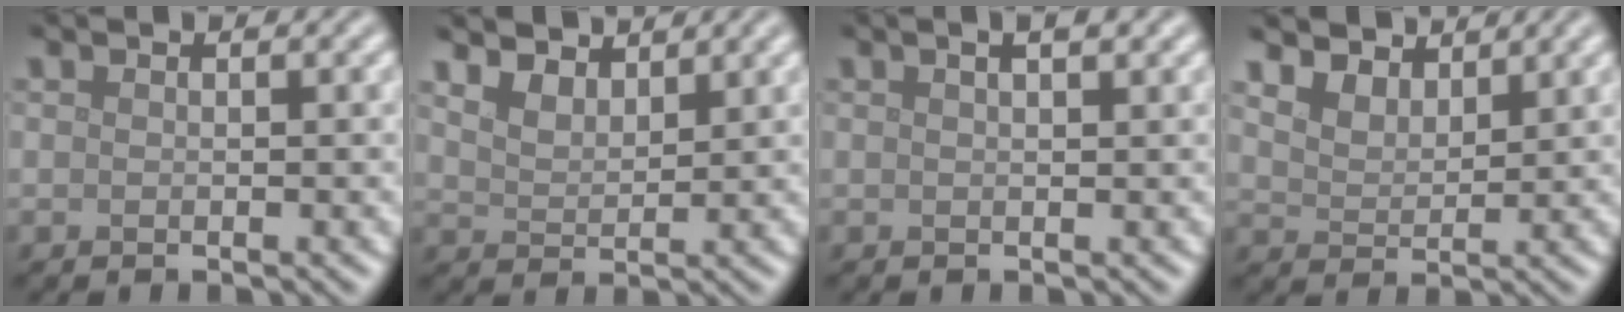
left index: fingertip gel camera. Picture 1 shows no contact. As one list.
[{"total": 5.0, "force": [4.2, 1.9, 2.1], "torque": [-0.059, 0.010, 0.062]}, {"total": 2.9, "force": [1.7, 1.2, 2.0], "torque": [-0.009, 0.008, 0.002]}, {"total": 4.7, "force": [4.1, 1.9, 1.5], "torque": [-0.056, -0.004, 0.070]}]